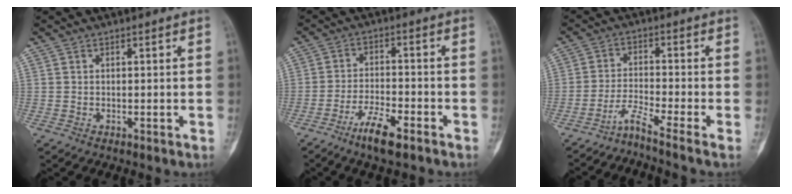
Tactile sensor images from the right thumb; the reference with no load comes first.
{"total": 7.2, "force": [-4.8, 1.7, 5.0], "torque": [-0.099, 0.021, -0.087]}
{"total": 4.9, "force": [-3.9, -2.0, 2.1], "torque": [-0.065, 0.014, -0.084]}